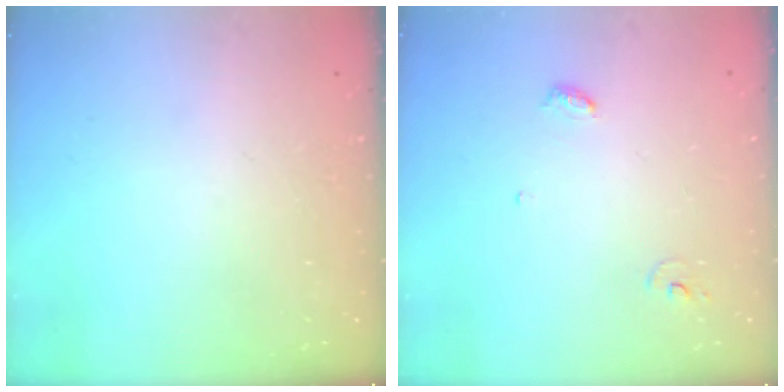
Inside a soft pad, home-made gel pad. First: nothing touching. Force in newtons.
{"total": 3.8, "press": 3.8, "slide": 0.3}